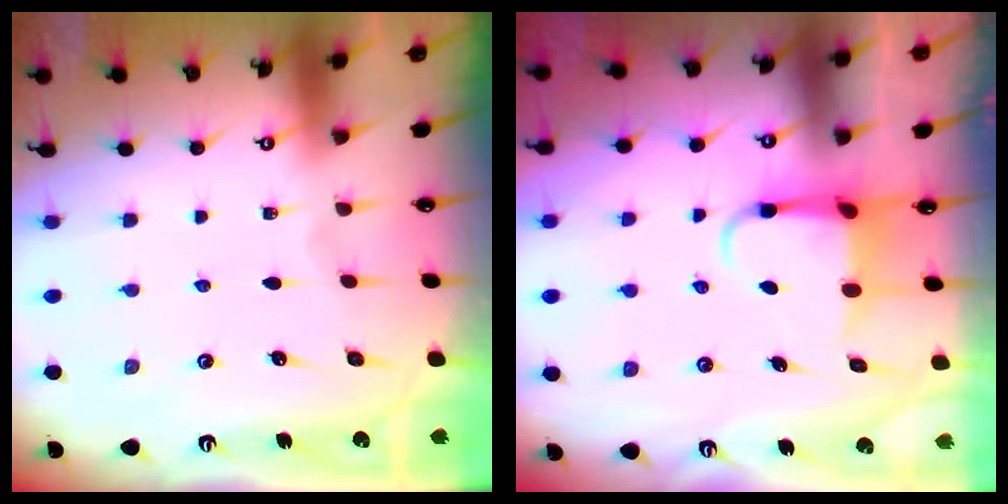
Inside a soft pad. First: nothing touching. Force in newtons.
{"total": 4.4, "press": 4.4, "slide": 0.2}